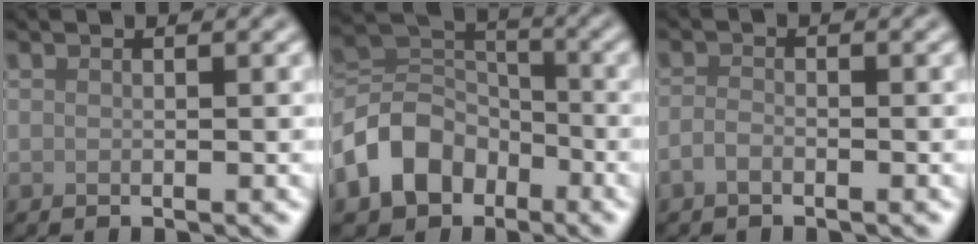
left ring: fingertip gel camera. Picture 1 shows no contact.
{"total": 7.4, "force": [-3.8, 5.4, 3.3], "torque": [-0.060, 0.005, -0.083]}
{"total": 1.2, "force": [-0.8, 0.6, 0.7], "torque": [-0.017, 0.002, -0.018]}